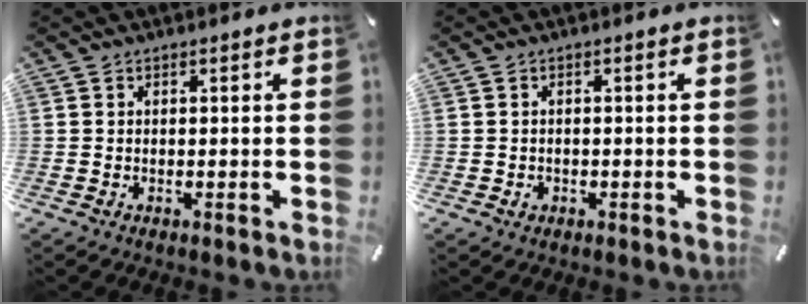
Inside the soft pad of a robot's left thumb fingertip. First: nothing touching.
{"total": 0.7, "force": [-0.3, 0.5, 0.3], "torque": [-0.005, 0.003, -0.007]}